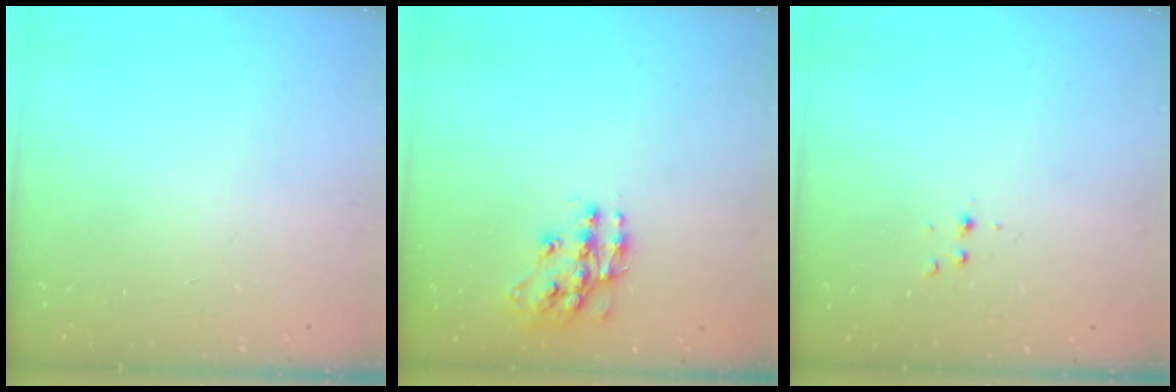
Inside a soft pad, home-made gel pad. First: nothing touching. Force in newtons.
{"total": 11.9, "press": 11.9, "slide": 0.9}
{"total": 3.1, "press": 2.7, "slide": 1.6}